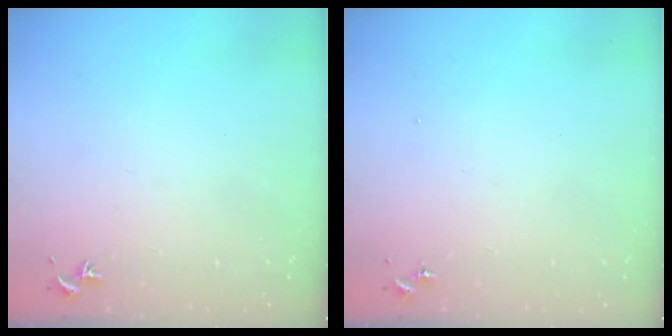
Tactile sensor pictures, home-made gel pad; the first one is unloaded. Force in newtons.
{"total": 0.0}